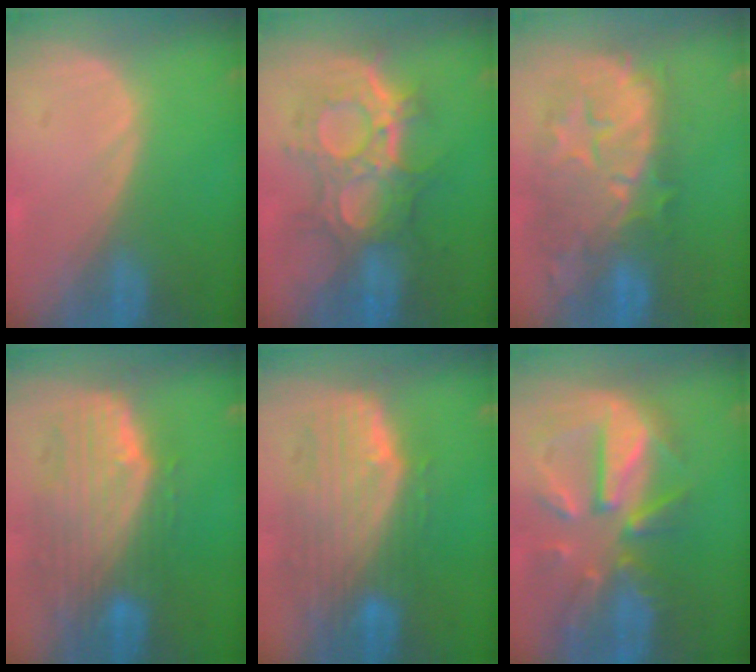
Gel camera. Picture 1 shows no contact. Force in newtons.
{"total": 9.9, "press": 9.6, "slide": 2.6}
{"total": 11.4, "press": 10.5, "slide": 4.5}
{"total": 10.5, "press": 9.0, "slide": 5.4}
{"total": 10.5, "press": 9.0, "slide": 5.4}
{"total": 11.3, "press": 9.9, "slide": 5.5}